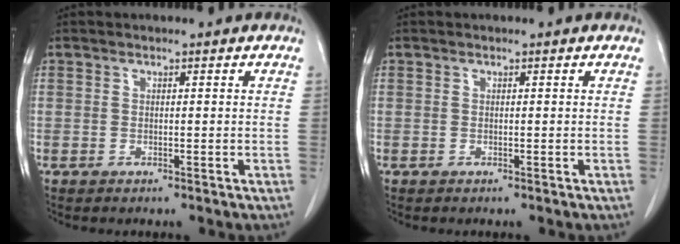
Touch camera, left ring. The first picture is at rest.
{"total": 0.0}